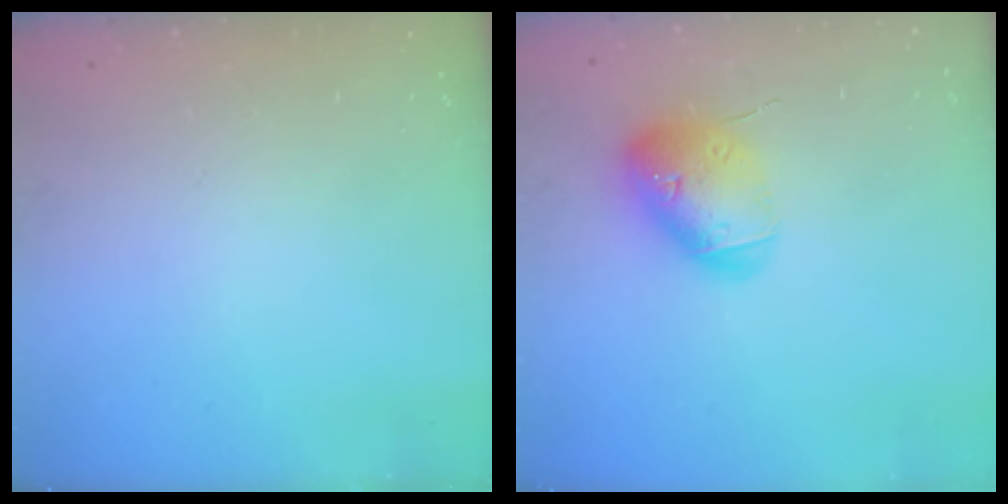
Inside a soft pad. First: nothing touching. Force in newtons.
{"total": 15.3, "press": 15.1, "slide": 2.4}